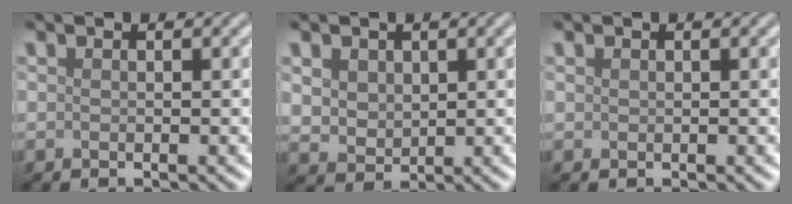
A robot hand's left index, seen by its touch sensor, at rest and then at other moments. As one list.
[{"total": 3.3, "force": [1.4, 2.5, 1.6], "torque": [-0.047, -0.002, 0.031]}, {"total": 0.0}]